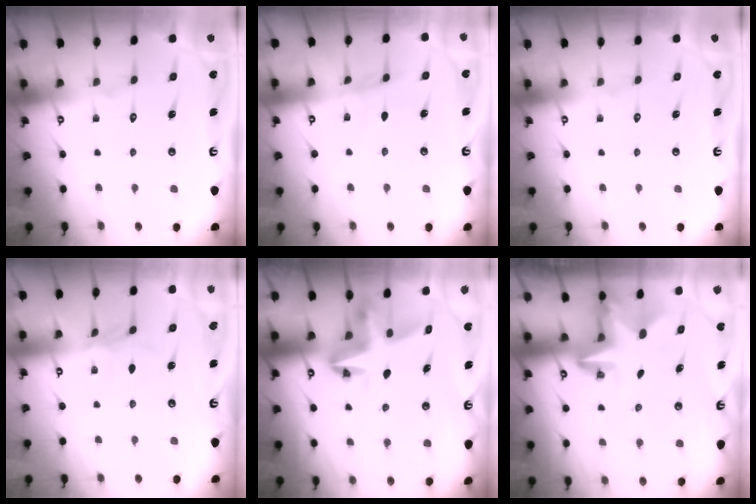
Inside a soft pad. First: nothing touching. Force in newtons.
{"total": 3.9, "press": 3.9, "slide": 0.5}
{"total": 0.0}
{"total": 1.7, "press": 1.6, "slide": 0.4}
{"total": 6.1, "press": 6.1, "slide": 0.2}
{"total": 2.8, "press": 2.8, "slide": 0.2}